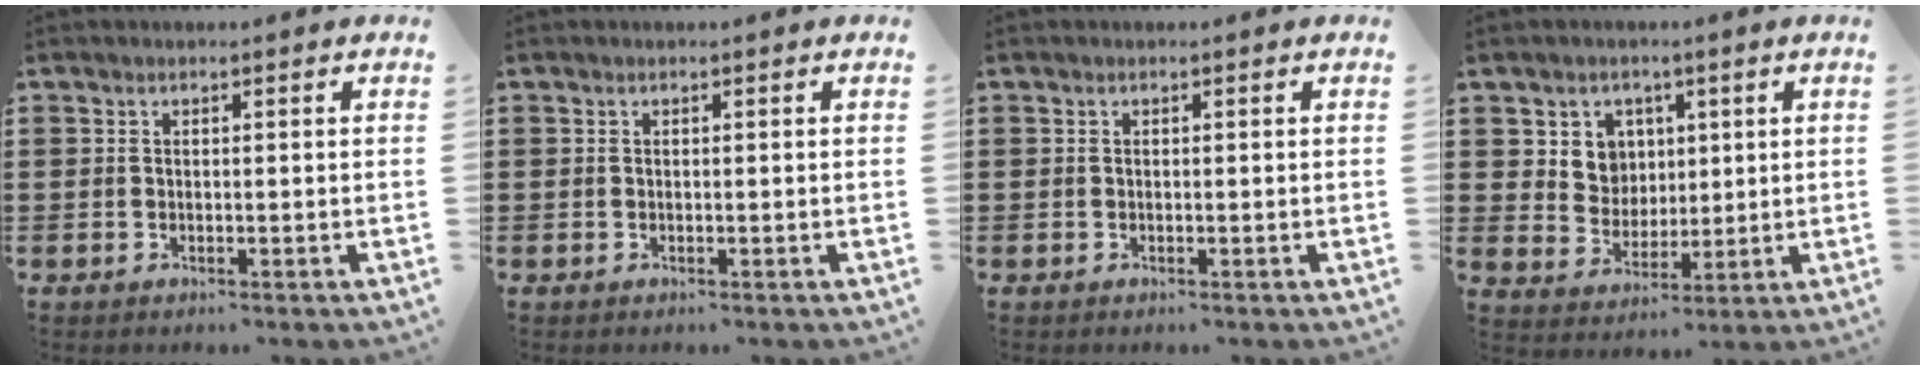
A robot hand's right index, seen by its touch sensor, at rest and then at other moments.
{"total": 0.0}
{"total": 0.0}
{"total": 5.6, "force": [2.2, 5.0, 1.1], "torque": [-0.042, 0.008, 0.039]}